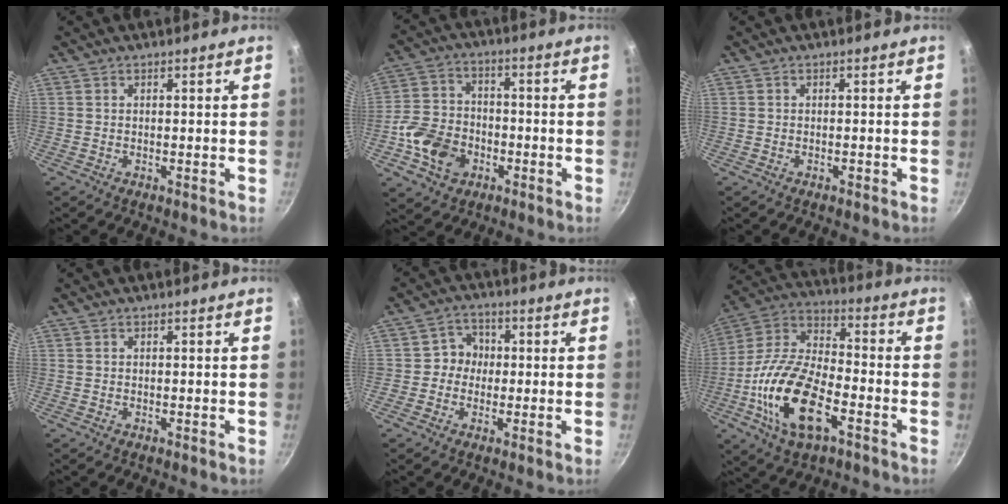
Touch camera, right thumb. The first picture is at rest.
{"total": 11.7, "force": [-4.2, 9.1, 6.1], "torque": [-0.093, 0.029, -0.083]}
{"total": 0.5, "force": [-0.4, 0.3, 0.2], "torque": [-0.001, 0.002, -0.007]}
{"total": 0.0}
{"total": 4.9, "force": [-0.4, 4.7, 1.3], "torque": [0.019, 0.014, -0.018]}
{"total": 20.6, "force": [-7.3, 10.0, 16.5], "torque": [-0.311, 0.033, -0.150]}